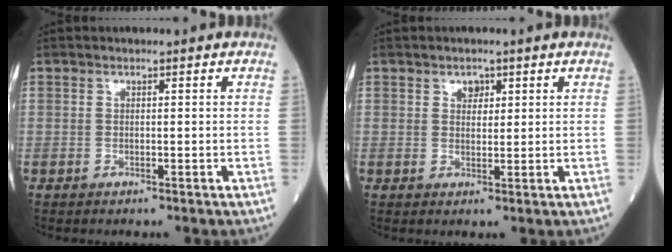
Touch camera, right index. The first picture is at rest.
{"total": 2.1, "force": [1.1, 1.4, 1.1], "torque": [-0.014, 0.000, 0.018]}